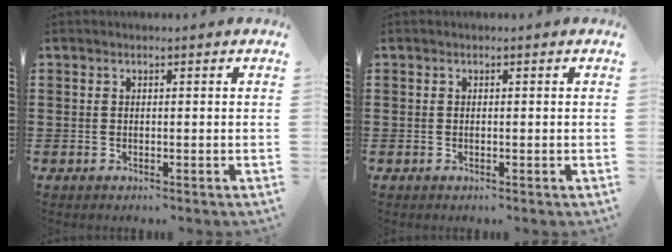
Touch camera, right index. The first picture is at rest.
{"total": 0.0}